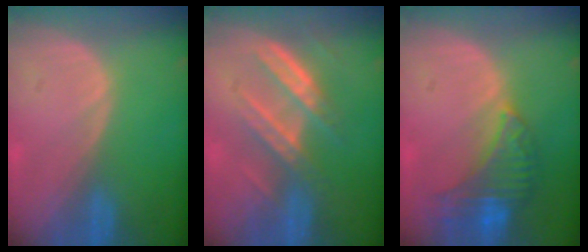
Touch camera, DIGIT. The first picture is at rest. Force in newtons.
{"total": 6.8, "press": 6.4, "slide": 2.3}
{"total": 8.1, "press": 7.3, "slide": 3.5}